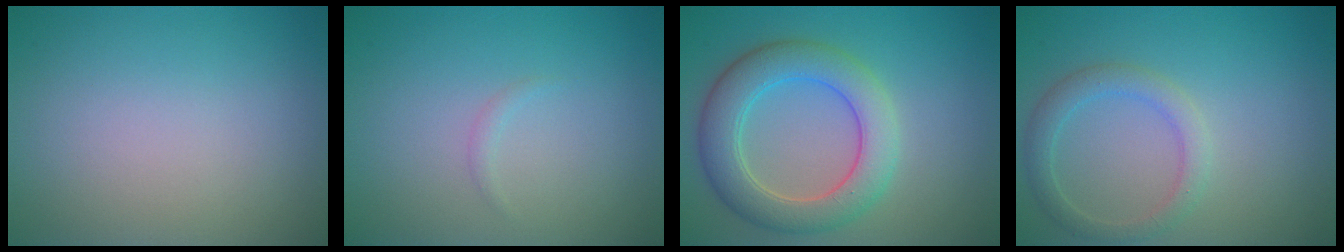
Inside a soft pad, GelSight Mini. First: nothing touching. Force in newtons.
{"total": 0.6, "press": 0.6, "slide": 0.1}
{"total": 5.9, "press": 5.9, "slide": 0.2}
{"total": 2.5, "press": 2.5, "slide": 0.1}